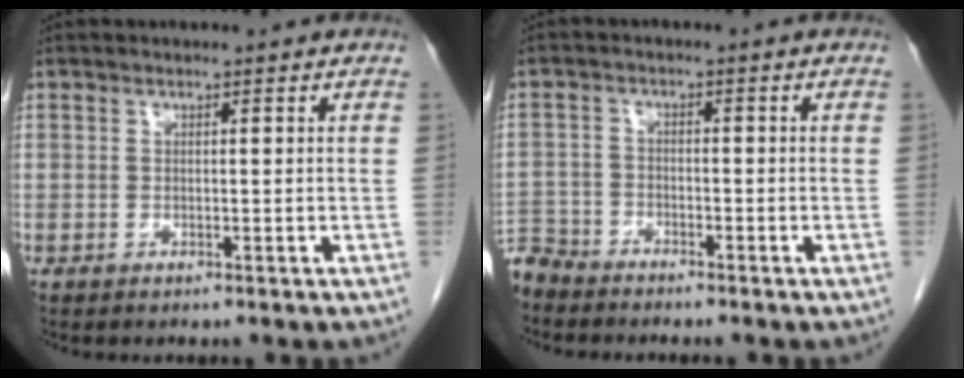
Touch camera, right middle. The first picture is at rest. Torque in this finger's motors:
{"motor_torque": [0.67, -0.87, 0.28, 0.01]}